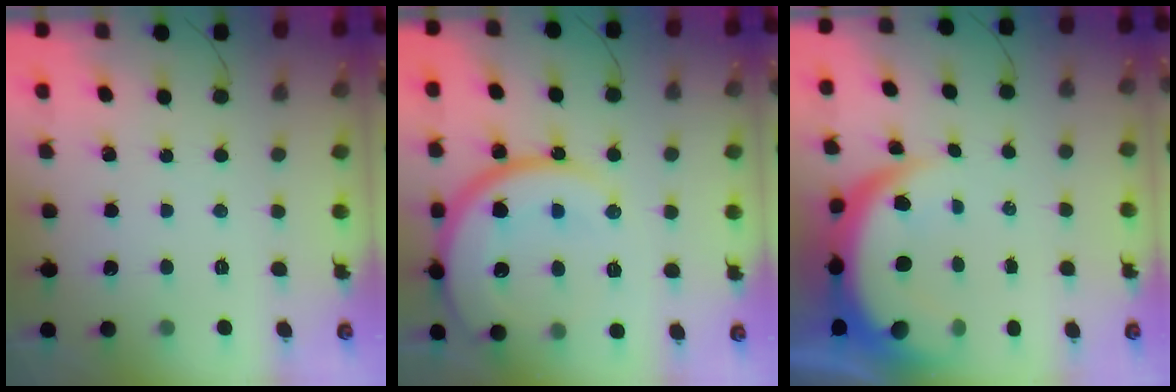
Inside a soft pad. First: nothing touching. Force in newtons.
{"total": 21.0, "press": 20.9, "slide": 2.2}
{"total": 10.4, "press": 10.3, "slide": 1.1}